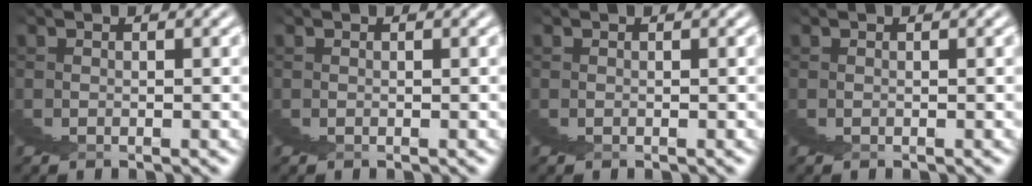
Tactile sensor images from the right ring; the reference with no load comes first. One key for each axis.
{"total": 0.0}
{"total": 0.0}
{"total": 0.0}